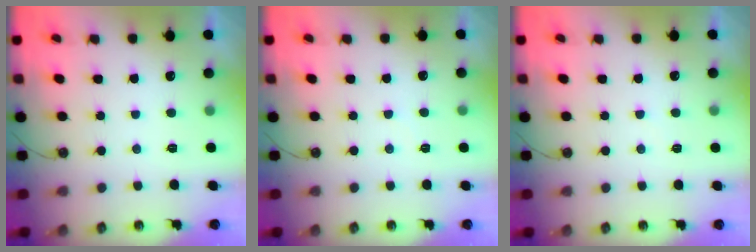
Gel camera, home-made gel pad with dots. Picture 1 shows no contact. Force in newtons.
{"total": 3.4, "press": 3.3, "slide": 0.5}
{"total": 5.0, "press": 5.0, "slide": 0.5}